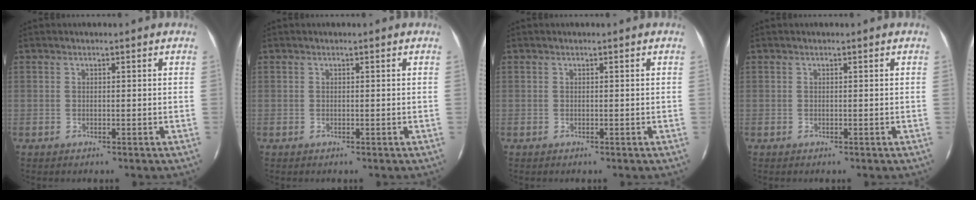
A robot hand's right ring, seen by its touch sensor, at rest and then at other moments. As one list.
[{"total": 0.0}, {"total": 0.0}, {"total": 0.0}]